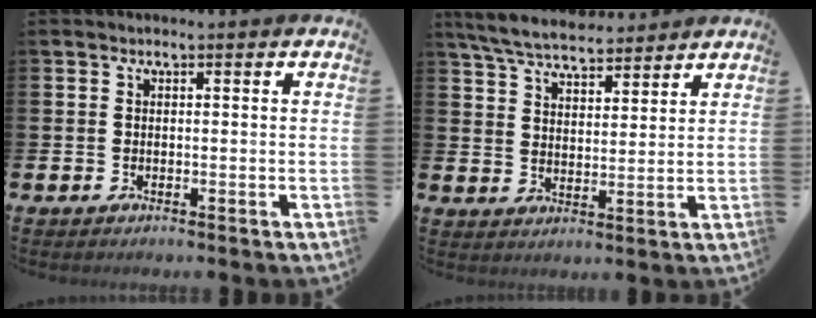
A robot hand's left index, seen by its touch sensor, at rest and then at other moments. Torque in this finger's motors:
{"motor_torque": [1.03, -1.11, 0.48, 0.14]}